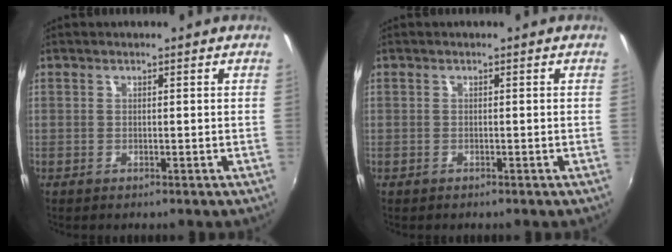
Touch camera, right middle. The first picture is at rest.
{"total": 0.5, "force": [-0.4, 0.3, 0.1], "torque": [-0.003, 0.000, -0.006]}